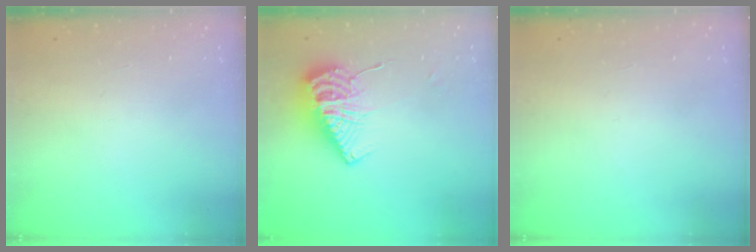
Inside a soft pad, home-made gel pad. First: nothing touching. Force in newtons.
{"total": 12.5, "press": 12.4, "slide": 1.0}
{"total": 0.0}